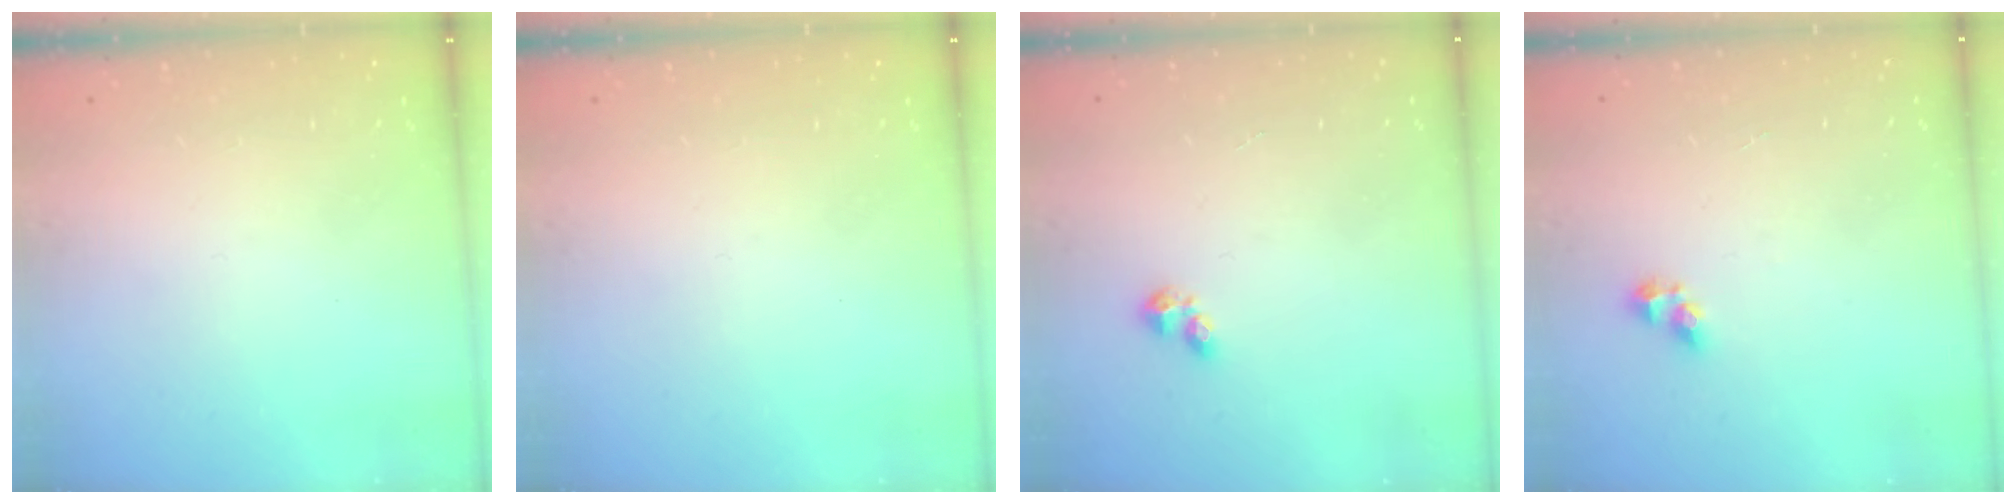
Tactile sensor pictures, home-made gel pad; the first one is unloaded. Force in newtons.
{"total": 0.0}
{"total": 3.1, "press": 3.0, "slide": 0.5}
{"total": 3.7, "press": 3.7, "slide": 0.3}